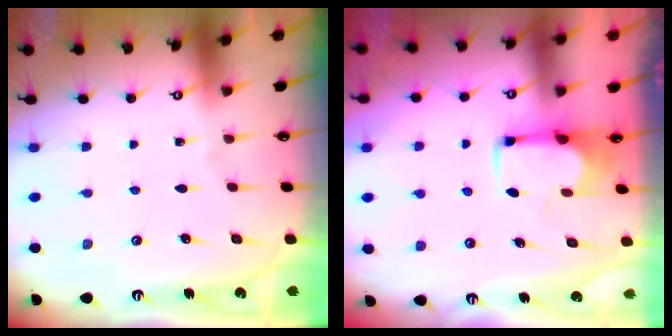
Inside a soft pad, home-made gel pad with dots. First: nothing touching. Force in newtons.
{"total": 1.7, "press": 1.6, "slide": 0.6}